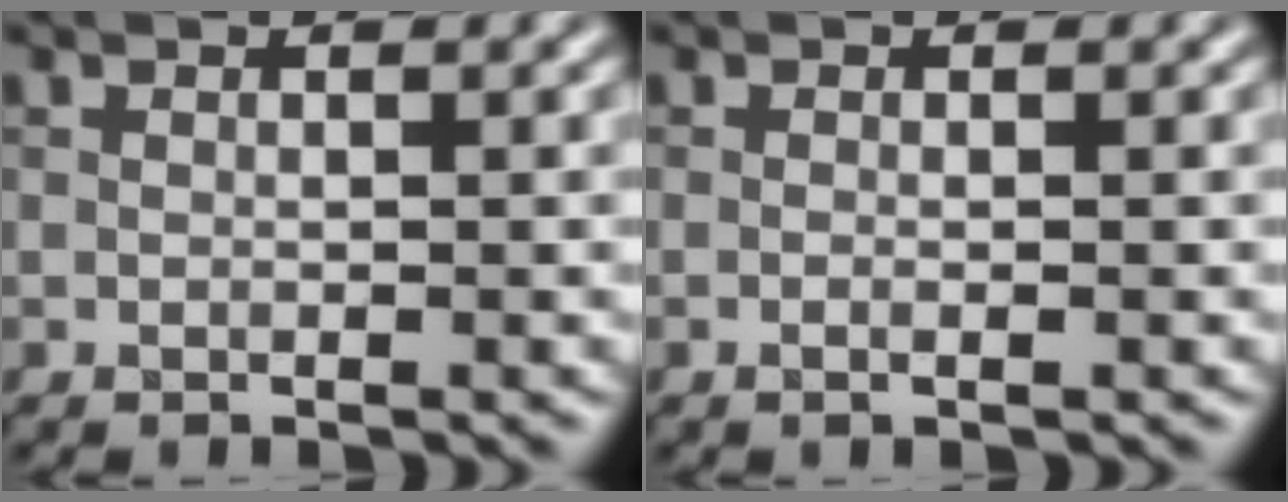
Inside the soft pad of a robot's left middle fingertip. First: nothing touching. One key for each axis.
{"total": 0.7, "fx": -0.2, "fy": 0.1, "fz": 0.7, "tx": -0.012, "ty": -0.002, "tz": -0.005}